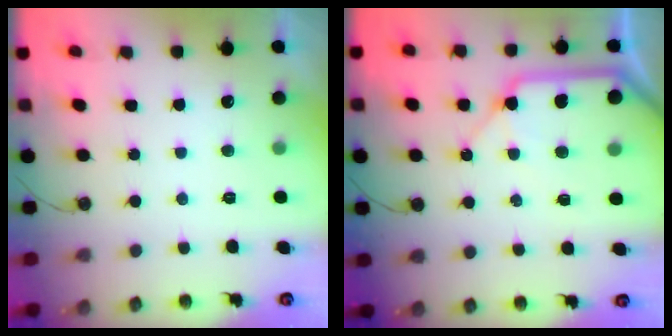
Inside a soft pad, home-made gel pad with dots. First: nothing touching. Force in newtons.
{"total": 13.2, "press": 13.1, "slide": 1.6}